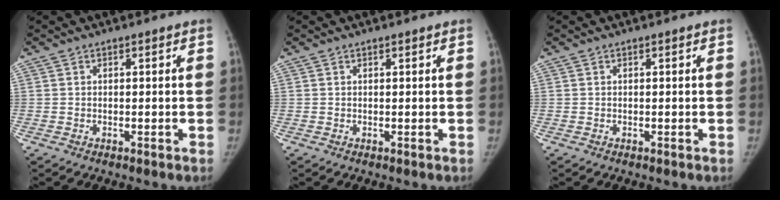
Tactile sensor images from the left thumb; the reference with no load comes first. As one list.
[{"total": 0.0}, {"total": 0.0}]